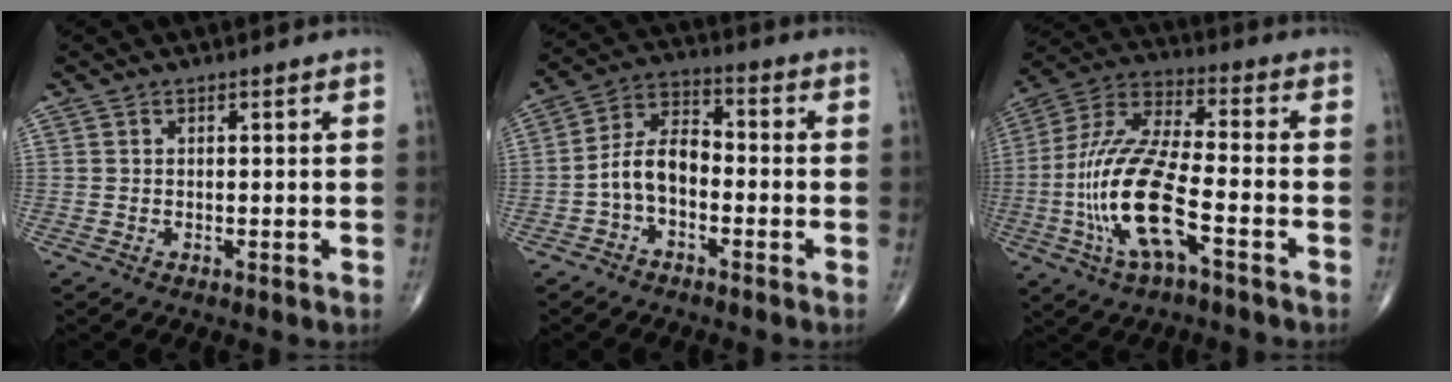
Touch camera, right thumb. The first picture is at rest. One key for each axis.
{"total": 8.0, "fx": -2.2, "fy": 4.8, "fz": 6.1, "tx": -0.107, "ty": 0.038, "tz": -0.053}
{"total": 17.7, "fx": -5.3, "fy": 5.7, "fz": 15.9, "tx": -0.344, "ty": 0.031, "tz": -0.101}